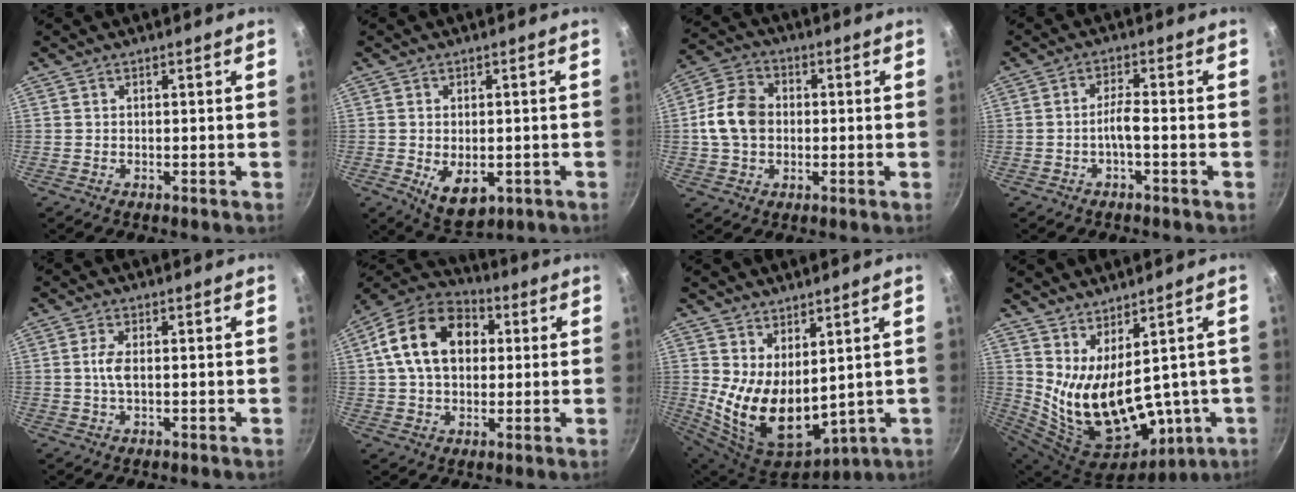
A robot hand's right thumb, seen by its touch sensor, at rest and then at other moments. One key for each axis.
{"total": 7.3, "fx": -1.7, "fy": 4.4, "fz": 5.6, "tx": -0.076, "ty": -0.011, "tz": -0.012}
{"total": 10.1, "fx": -0.1, "fy": 7.8, "fz": 6.5, "tx": -0.101, "ty": 0.018, "tz": -0.014}
{"total": 3.1, "fx": -1.3, "fy": 0.5, "fz": 2.8, "tx": -0.058, "ty": 0.018, "tz": -0.027}
{"total": 3.0, "fx": 0.0, "fy": 1.2, "fz": 2.8, "tx": -0.065, "ty": 0.003, "tz": -0.003}
{"total": 16.9, "fx": 3.3, "fy": 12.0, "fz": 11.4, "tx": -0.172, "ty": 0.025, "tz": 0.040}
{"total": 14.4, "fx": 2.9, "fy": 8.3, "fz": 11.4, "tx": -0.189, "ty": -0.050, "tz": 0.079}
{"total": 18.7, "fx": 1.3, "fy": 10.4, "fz": 15.4, "tx": -0.255, "ty": -0.056, "tz": 0.065}